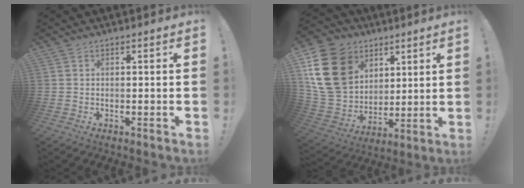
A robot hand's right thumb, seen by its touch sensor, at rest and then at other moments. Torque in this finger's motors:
{"motor_torque": [-0.04, 2.08, 0.46, 0.16, 0.24]}